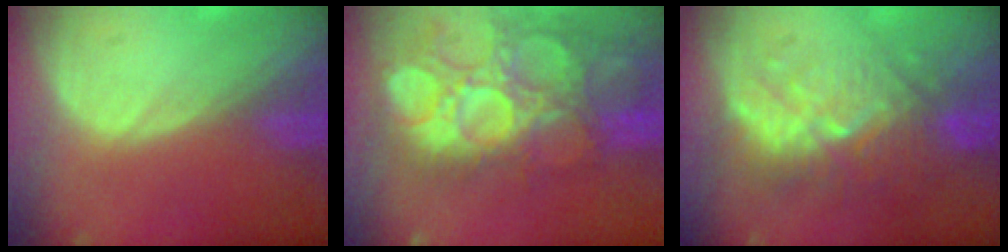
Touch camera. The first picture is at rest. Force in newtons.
{"total": 13.1, "press": 12.1, "slide": 5.0}
{"total": 9.4, "press": 9.0, "slide": 2.6}